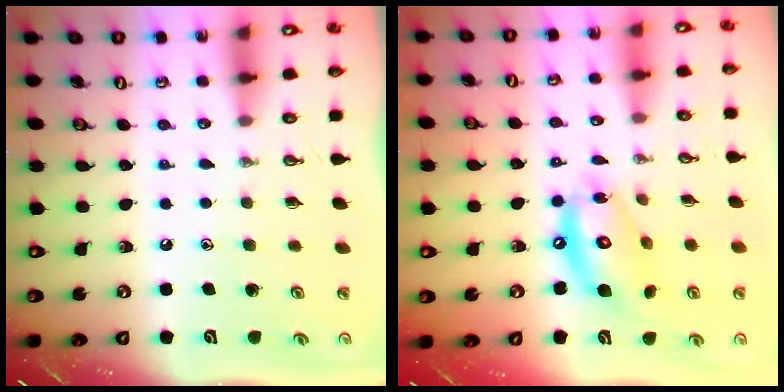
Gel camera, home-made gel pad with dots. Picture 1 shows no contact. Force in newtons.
{"total": 13.1, "press": 13.1, "slide": 1.3}